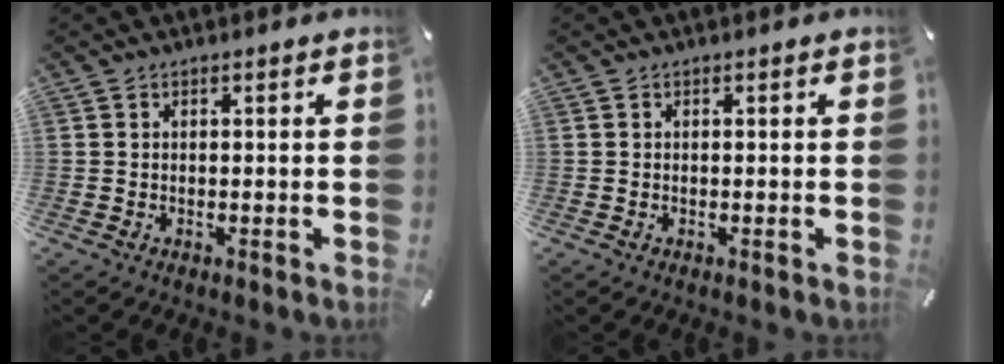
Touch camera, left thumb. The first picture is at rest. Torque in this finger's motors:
{"motor_torque": [0.00, 0.05, -0.02, -0.03, 0.00]}